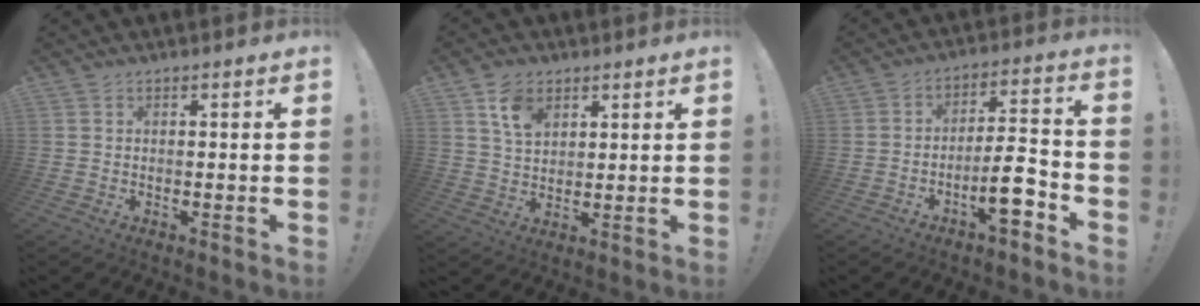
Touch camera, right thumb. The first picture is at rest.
{"total": 7.9, "force": [4.4, 5.2, 4.0], "torque": [-0.063, -0.014, 0.082]}
{"total": 10.7, "force": [-5.6, 3.0, 8.6], "torque": [-0.128, 0.032, -0.097]}